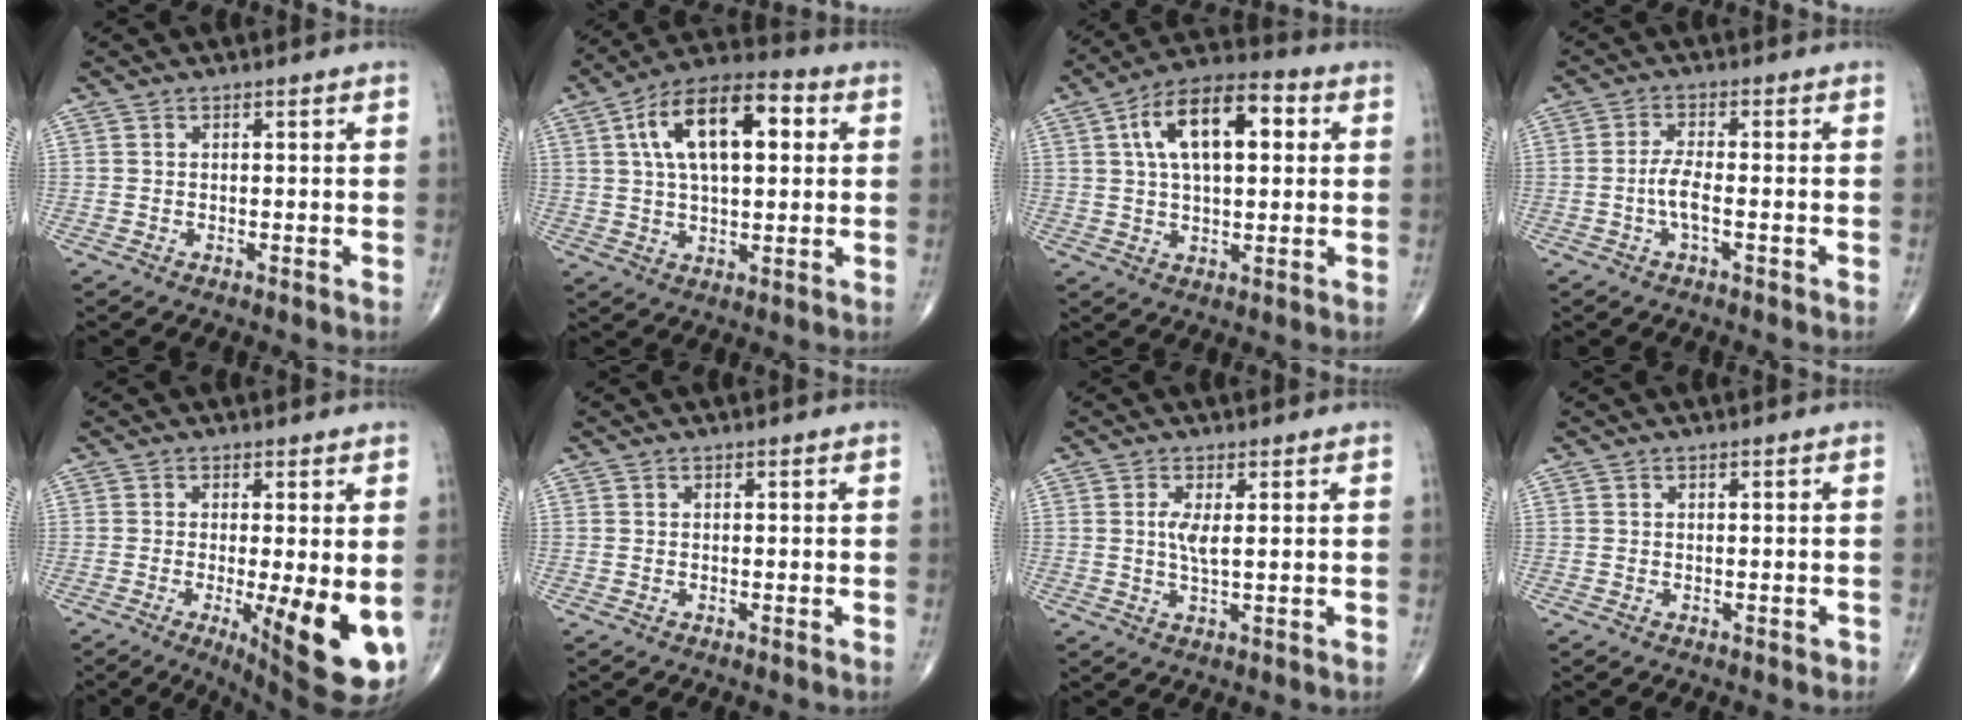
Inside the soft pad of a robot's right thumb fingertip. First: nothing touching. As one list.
[{"total": 16.7, "force": [4.3, 8.1, 14.0], "torque": [-0.219, 0.015, 0.063]}, {"total": 15.2, "force": [3.8, 7.4, 12.7], "torque": [-0.199, 0.016, 0.056]}, {"total": 3.8, "force": [-1.1, 0.9, 3.5], "torque": [-0.079, 0.006, -0.023]}, {"total": 13.0, "force": [-2.9, 3.4, 12.2], "torque": [-0.161, -0.026, -0.033]}, {"total": 0.0}, {"total": 3.3, "force": [0.7, 0.8, 3.1], "torque": [-0.069, -0.011, 0.016]}, {"total": 0.7, "force": [-0.1, 0.5, 0.4], "torque": [-0.004, 0.001, -0.001]}]